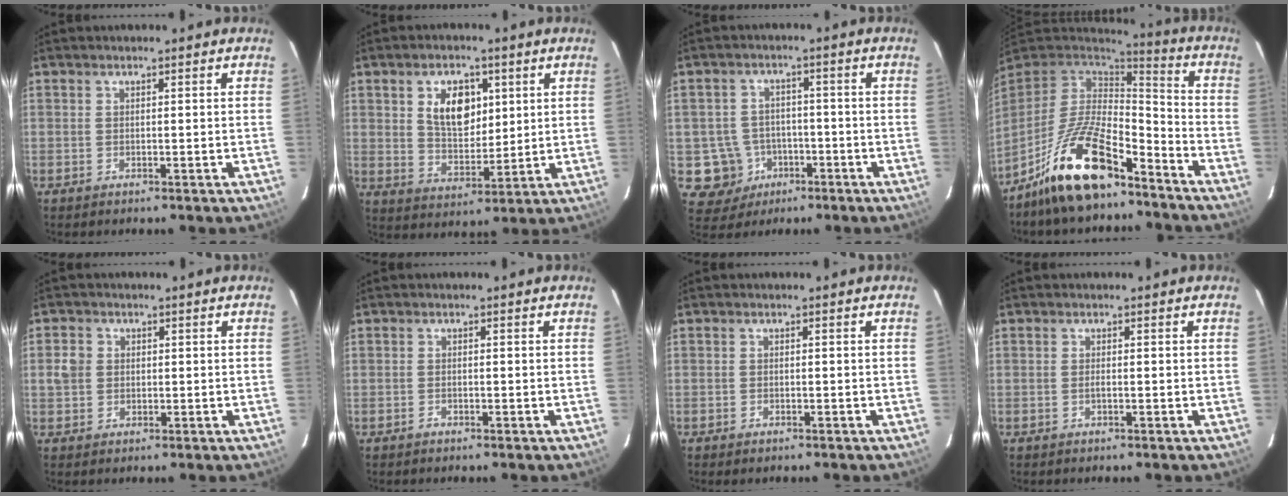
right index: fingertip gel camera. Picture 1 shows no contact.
{"total": 9.2, "force": [3.2, 5.7, 6.5], "torque": [-0.113, 0.009, 0.064]}
{"total": 8.1, "force": [-2.8, 7.6, 0.8], "torque": [-0.042, 0.029, -0.030]}
{"total": 17.6, "force": [-12.0, 6.2, 11.3], "torque": [-0.234, -0.006, -0.221]}
{"total": 3.2, "force": [-0.1, 3.0, 1.1], "torque": [-0.022, 0.008, -0.005]}
{"total": 0.6, "force": [-0.5, 0.2, 0.2], "torque": [-0.002, 0.003, -0.011]}
{"total": 0.9, "force": [-0.7, 0.4, 0.3], "torque": [-0.006, -0.001, -0.014]}
{"total": 0.5, "force": [-0.3, 0.1, 0.4], "torque": [-0.008, -0.001, -0.005]}